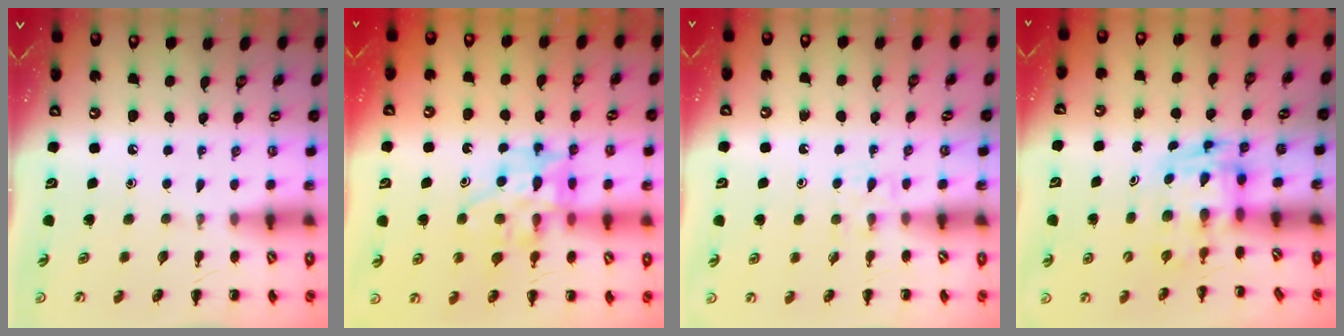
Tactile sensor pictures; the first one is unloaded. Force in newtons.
{"total": 12.3, "press": 11.9, "slide": 3.2}
{"total": 2.9, "press": 2.7, "slide": 1.2}
{"total": 3.5, "press": 3.5, "slide": 0.6}